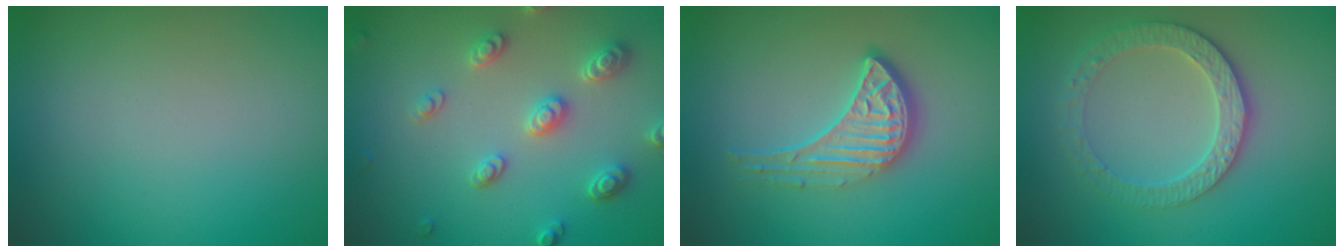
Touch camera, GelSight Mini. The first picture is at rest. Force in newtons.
{"total": 4.0, "press": 3.4, "slide": 2.1}
{"total": 3.5, "press": 2.9, "slide": 2.0}
{"total": 3.2, "press": 3.1, "slide": 0.9}